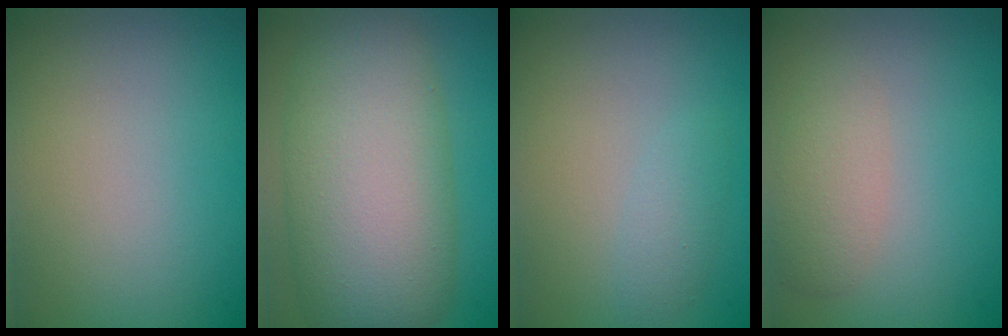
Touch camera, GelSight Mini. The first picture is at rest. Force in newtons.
{"total": 12.0, "press": 12.0, "slide": 0.2}
{"total": 1.3, "press": 1.3, "slide": 0.1}
{"total": 2.3, "press": 2.3, "slide": 0.1}